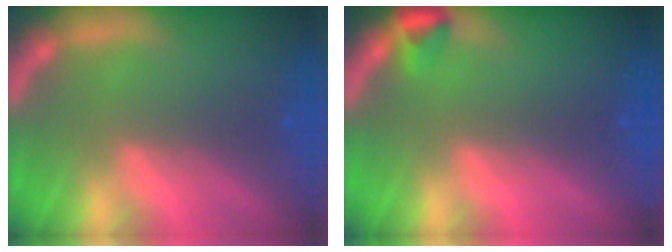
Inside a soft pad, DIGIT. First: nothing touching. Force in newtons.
{"total": 1.5}